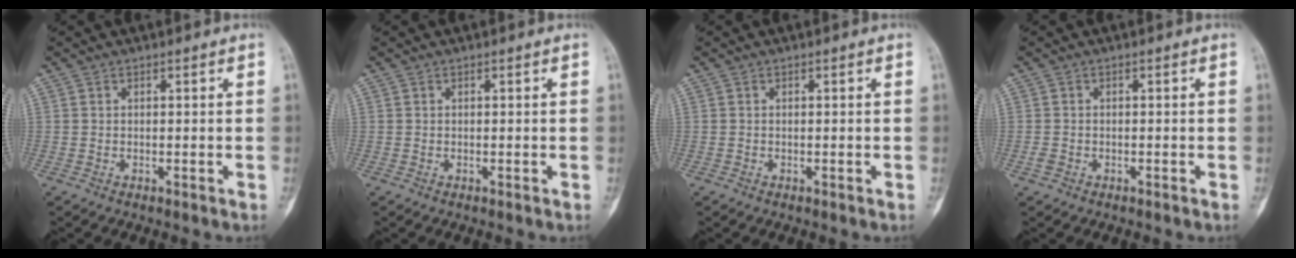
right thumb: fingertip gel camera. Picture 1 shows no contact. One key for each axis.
{"total": 0.0}
{"total": 0.0}
{"total": 1.1, "fx": -0.5, "fy": 0.8, "fz": 0.5, "tx": -0.012, "ty": 0.004, "tz": -0.012}